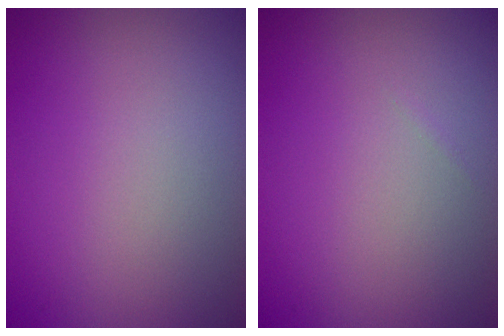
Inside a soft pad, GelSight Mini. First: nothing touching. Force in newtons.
{"total": 0.0}